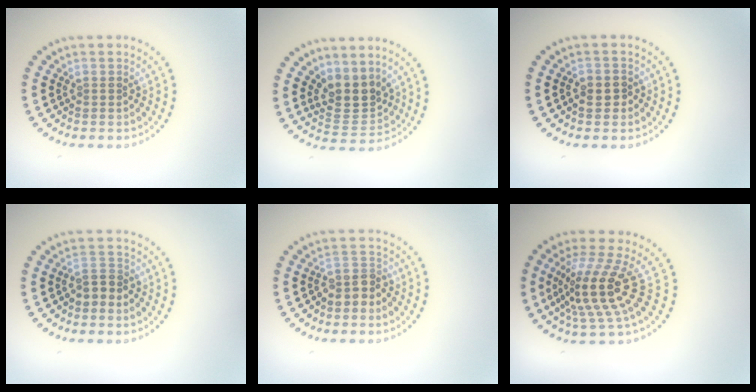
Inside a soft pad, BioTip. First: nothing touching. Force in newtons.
{"total": 3.4, "press": 3.0, "slide": 1.6}
{"total": 1.3, "press": 1.2, "slide": 0.4}
{"total": 1.9, "press": 1.6, "slide": 0.9}
{"total": 2.4, "press": 2.0, "slide": 1.4}
{"total": 5.1, "press": 3.7, "slide": 3.5}